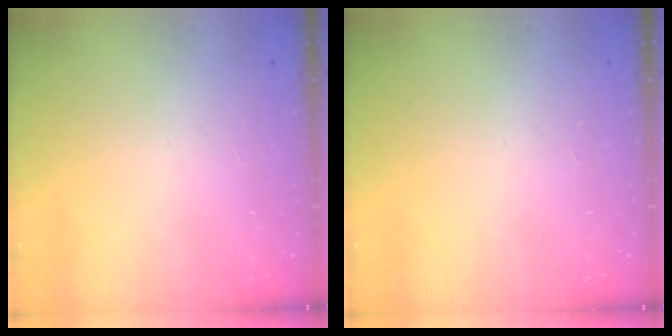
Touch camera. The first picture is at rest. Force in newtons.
{"total": 0.0}